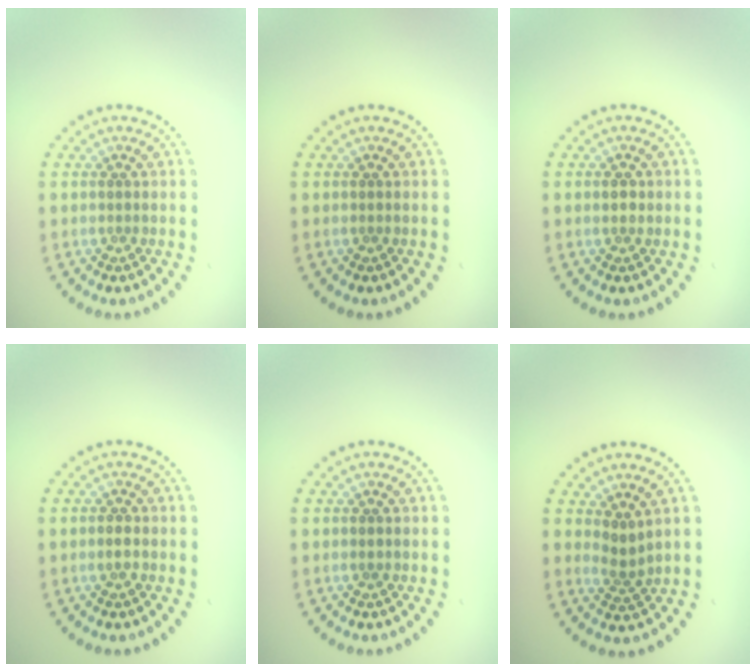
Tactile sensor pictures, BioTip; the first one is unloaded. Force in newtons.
{"total": 0.0}
{"total": 1.0, "press": 1.0, "slide": 0.2}
{"total": 0.9, "press": 0.9, "slide": 0.1}
{"total": 0.6, "press": 0.6, "slide": 0.1}
{"total": 1.9, "press": 1.2, "slide": 1.5}